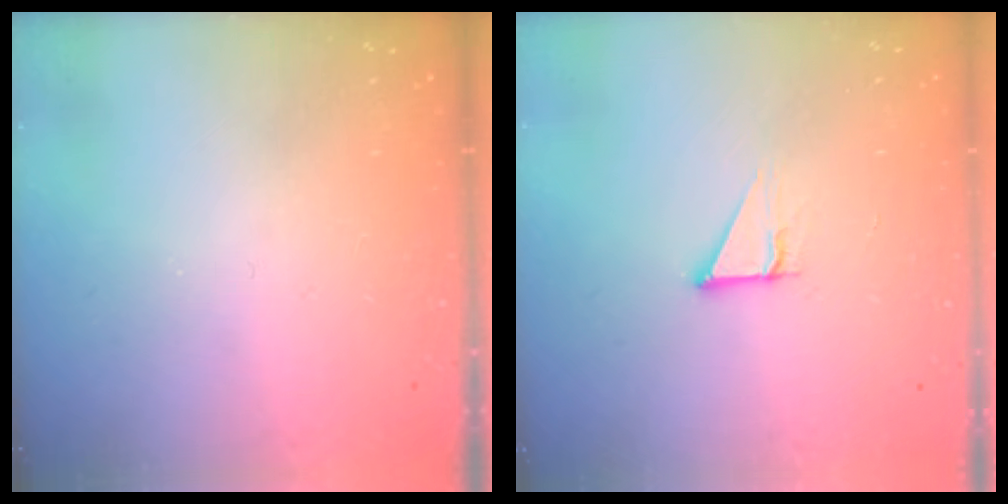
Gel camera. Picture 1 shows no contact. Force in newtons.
{"total": 2.9, "press": 2.9, "slide": 0.1}